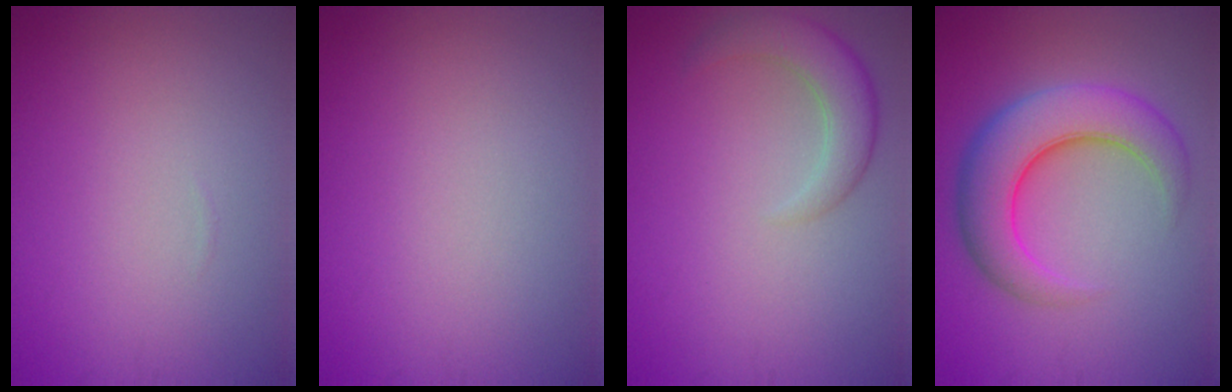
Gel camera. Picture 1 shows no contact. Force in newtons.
{"total": 0.0}
{"total": 3.7, "press": 3.7, "slide": 0.4}
{"total": 7.5, "press": 7.5, "slide": 0.1}